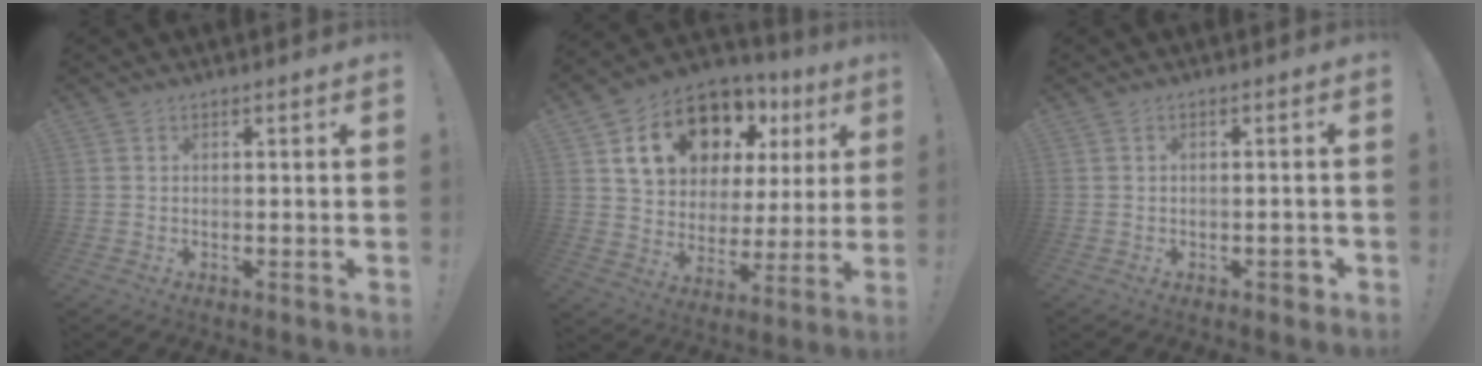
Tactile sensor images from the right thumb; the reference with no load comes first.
{"total": 18.2, "force": [10.1, 12.0, 9.3], "torque": [-0.151, -0.049, 0.202]}
{"total": 2.6, "force": [-1.1, 1.3, 1.9], "torque": [-0.019, 0.005, -0.020]}